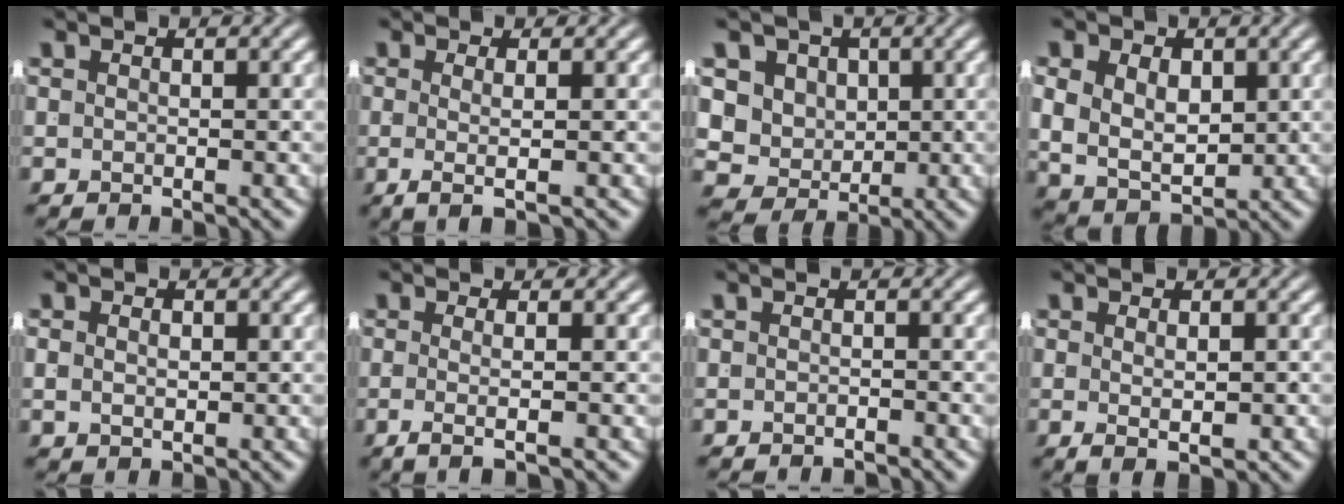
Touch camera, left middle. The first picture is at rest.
{"total": 2.3, "force": [-0.8, -0.6, 2.1], "torque": [-0.038, -0.013, -0.005]}
{"total": 10.4, "force": [0.3, 9.4, 4.5], "torque": [-0.123, -0.044, 0.011]}
{"total": 8.2, "force": [0.0, 6.7, 4.6], "torque": [-0.103, -0.031, 0.006]}
{"total": 1.3, "force": [0.0, 0.6, 1.1], "torque": [-0.018, -0.011, 0.013]}
{"total": 2.4, "force": [-1.2, -0.5, 2.0], "torque": [-0.040, -0.011, -0.014]}
{"total": 1.0, "force": [-0.9, -0.4, 0.0], "torque": [0.001, -0.002, -0.013]}
{"total": 1.8, "force": [-0.3, -0.2, 1.8], "torque": [-0.025, -0.012, 0.007]}